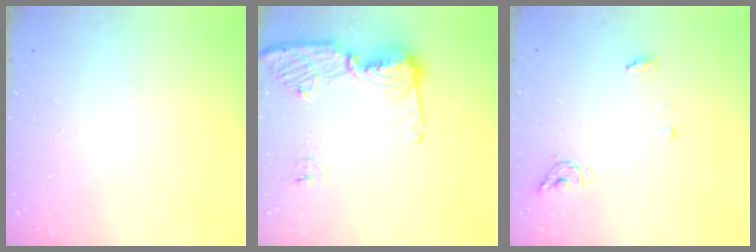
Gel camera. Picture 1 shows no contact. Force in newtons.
{"total": 11.7, "press": 11.7, "slide": 1.2}
{"total": 5.2, "press": 5.2, "slide": 0.0}